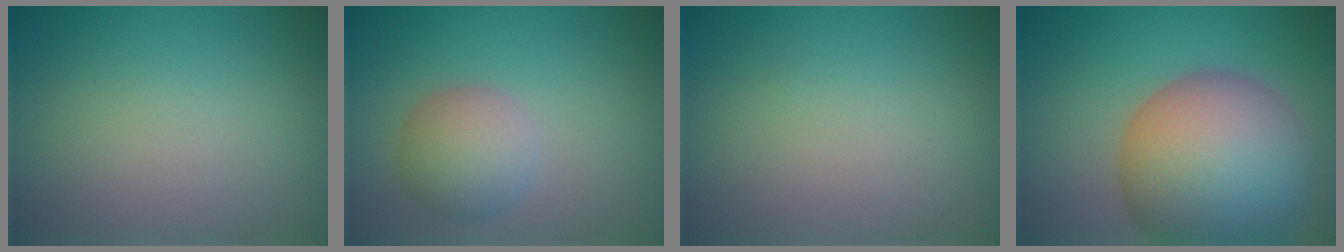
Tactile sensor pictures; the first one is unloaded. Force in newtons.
{"total": 3.9, "press": 3.8, "slide": 0.2}
{"total": 0.0}
{"total": 15.3, "press": 15.3, "slide": 0.9}